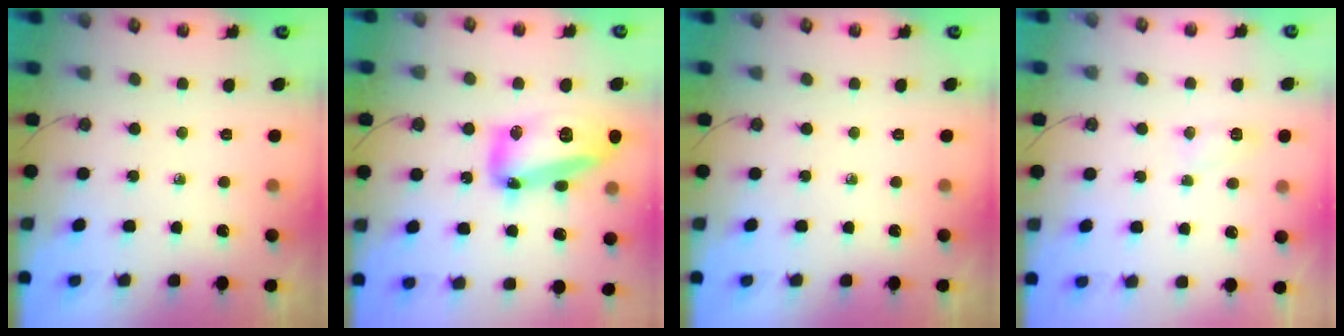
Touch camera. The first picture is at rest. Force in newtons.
{"total": 17.7, "press": 17.6, "slide": 1.4}
{"total": 0.0}
{"total": 6.5, "press": 6.5, "slide": 0.7}